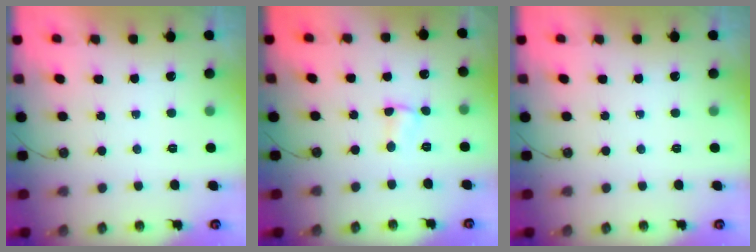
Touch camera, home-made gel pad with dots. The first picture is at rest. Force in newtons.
{"total": 3.0, "press": 1.3, "slide": 2.7}
{"total": 0.0}